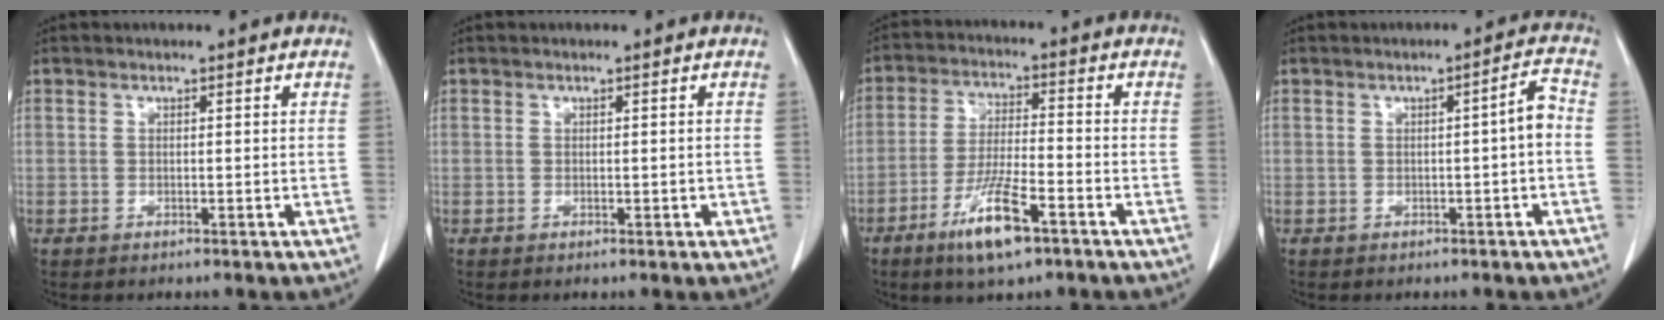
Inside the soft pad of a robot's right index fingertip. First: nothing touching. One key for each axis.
{"total": 0.8, "fx": -0.2, "fy": 0.4, "fz": 0.7, "tx": -0.012, "ty": 0.001, "tz": 0.001}
{"total": 9.7, "fx": -5.5, "fy": 1.6, "fz": 7.8, "tx": -0.152, "ty": -0.016, "tz": -0.096}
{"total": 3.0, "fx": -0.5, "fy": 0.1, "fz": 3.0, "tx": -0.040, "ty": 0.008, "tz": -0.007}